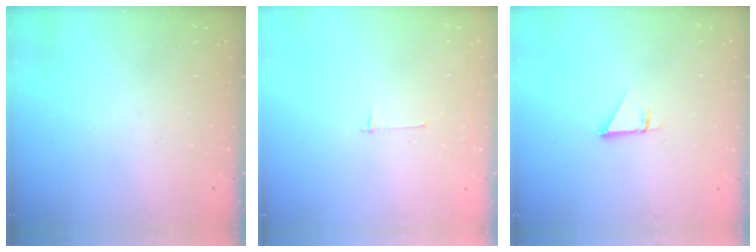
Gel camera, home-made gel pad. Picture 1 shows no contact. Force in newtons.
{"total": 2.7, "press": 2.7, "slide": 0.3}
{"total": 1.0, "press": 1.0, "slide": 0.1}